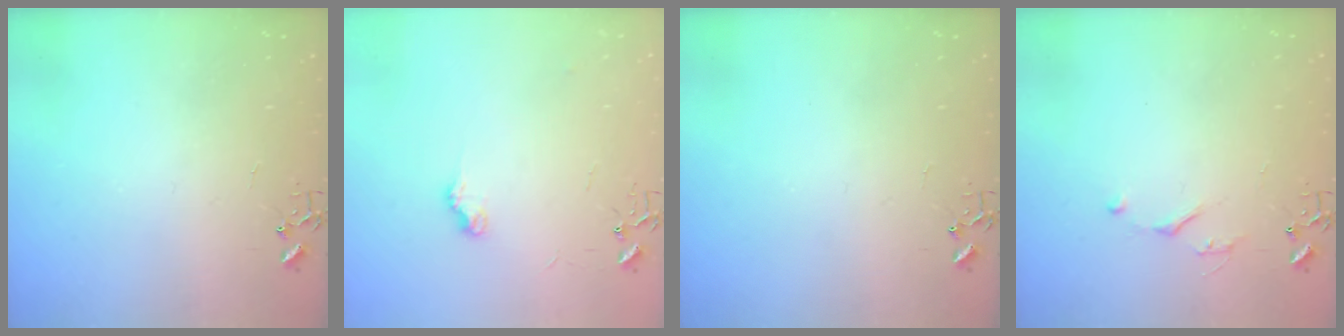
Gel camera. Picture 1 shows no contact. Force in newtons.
{"total": 7.1, "press": 7.1, "slide": 0.5}
{"total": 0.0}
{"total": 4.3, "press": 4.3, "slide": 0.6}